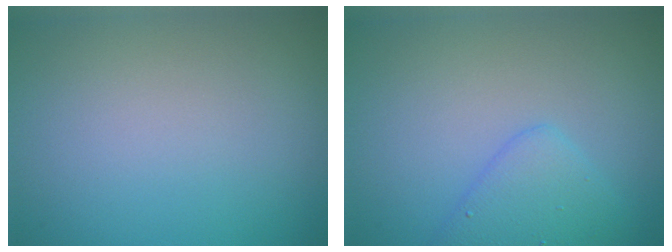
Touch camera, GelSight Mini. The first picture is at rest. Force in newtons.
{"total": 2.8, "press": 2.8, "slide": 0.1}